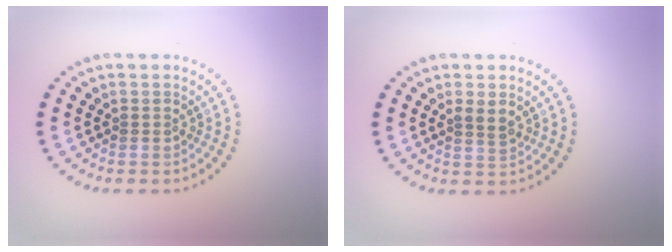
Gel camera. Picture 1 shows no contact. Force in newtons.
{"total": 1.6, "press": 1.5, "slide": 0.6}